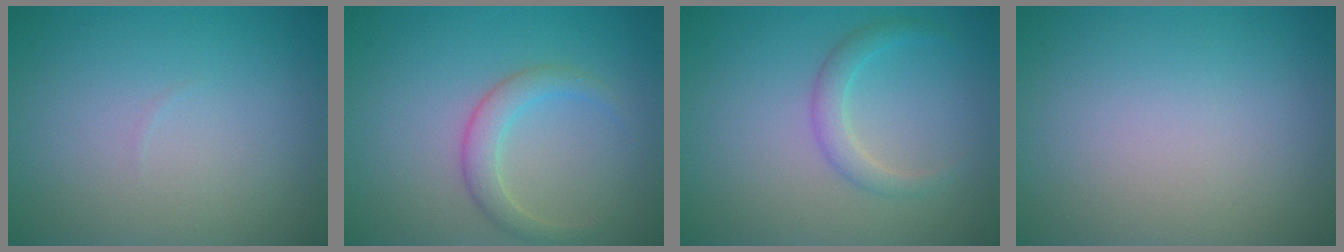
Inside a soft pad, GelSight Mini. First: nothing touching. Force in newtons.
{"total": 2.4, "press": 2.4, "slide": 0.1}
{"total": 1.9, "press": 1.9, "slide": 0.1}
{"total": 0.0}